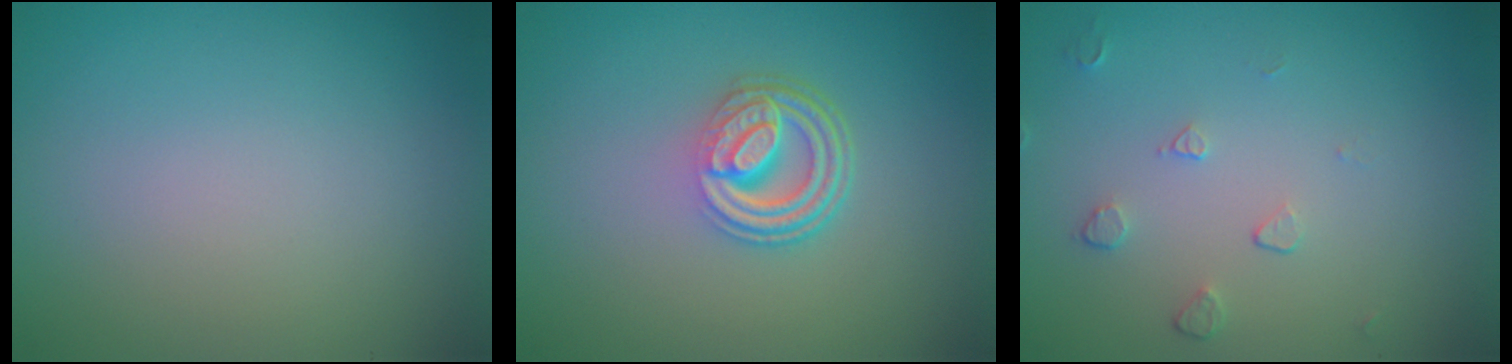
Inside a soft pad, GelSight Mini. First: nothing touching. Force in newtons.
{"total": 4.9, "press": 3.4, "slide": 3.5}
{"total": 1.1, "press": 0.7, "slide": 0.9}